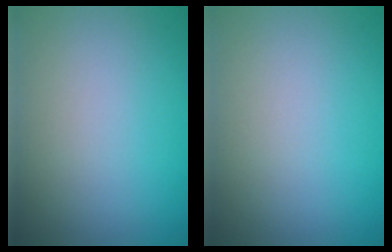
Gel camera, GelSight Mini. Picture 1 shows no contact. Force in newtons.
{"total": 0.0}